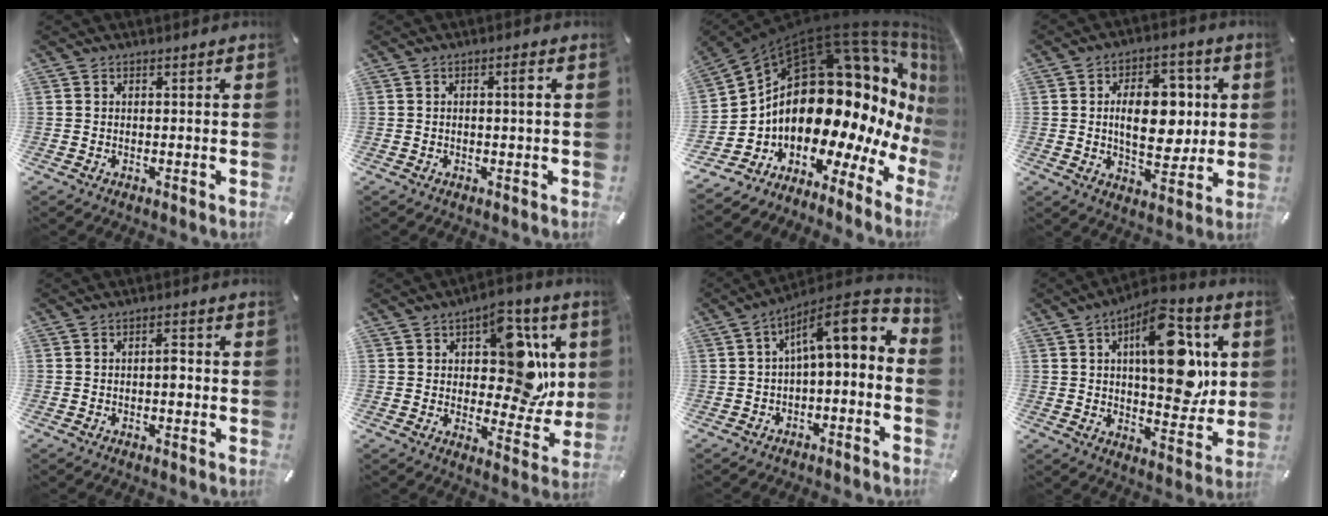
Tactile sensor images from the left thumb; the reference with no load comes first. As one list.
[{"total": 2.3, "force": [0.2, 0.3, 2.3], "torque": [-0.036, 0.000, -0.001]}, {"total": 23.5, "force": [6.2, 14.2, 17.7], "torque": [-0.269, -0.114, 0.140]}, {"total": 15.0, "force": [1.6, 9.4, 11.6], "torque": [-0.169, 0.000, 0.023]}, {"total": 2.9, "force": [-0.5, 1.4, 2.5], "torque": [-0.049, 0.007, -0.011]}, {"total": 16.3, "force": [4.0, 9.8, 12.4], "torque": [-0.150, -0.018, 0.071]}, {"total": 11.4, "force": [2.8, 4.3, 10.2], "torque": [-0.143, -0.021, 0.041]}, {"total": 19.1, "force": [6.0, 9.3, 15.5], "torque": [-0.202, -0.024, 0.095]}]